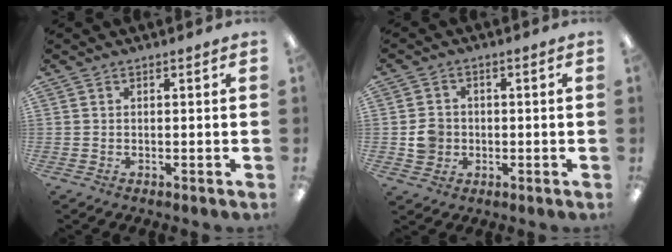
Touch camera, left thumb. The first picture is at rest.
{"total": 5.0, "force": [-0.6, 4.6, 1.7], "torque": [-0.017, 0.004, -0.011]}